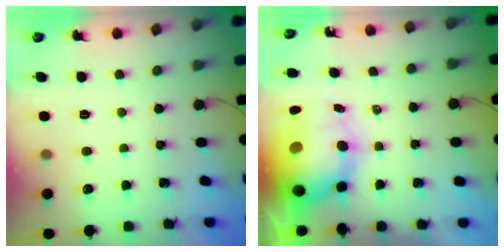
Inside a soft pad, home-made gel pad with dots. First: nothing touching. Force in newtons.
{"total": 14.2, "press": 13.8, "slide": 3.5}